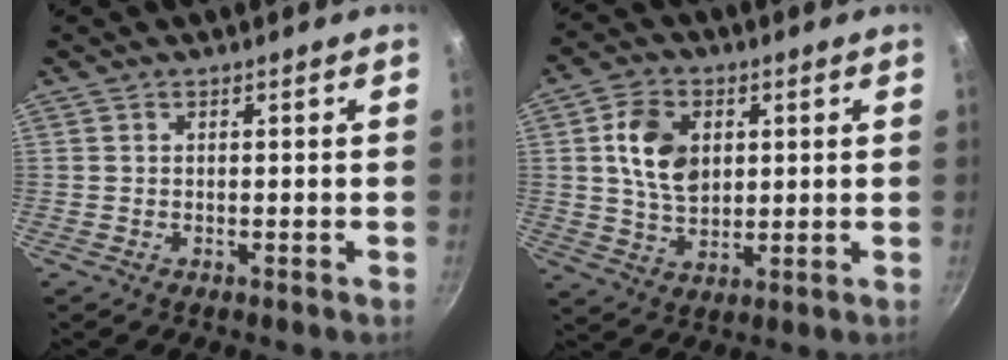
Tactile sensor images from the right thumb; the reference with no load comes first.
{"total": 10.3, "force": [2.2, 7.3, 6.9], "torque": [-0.106, -0.003, 0.040]}